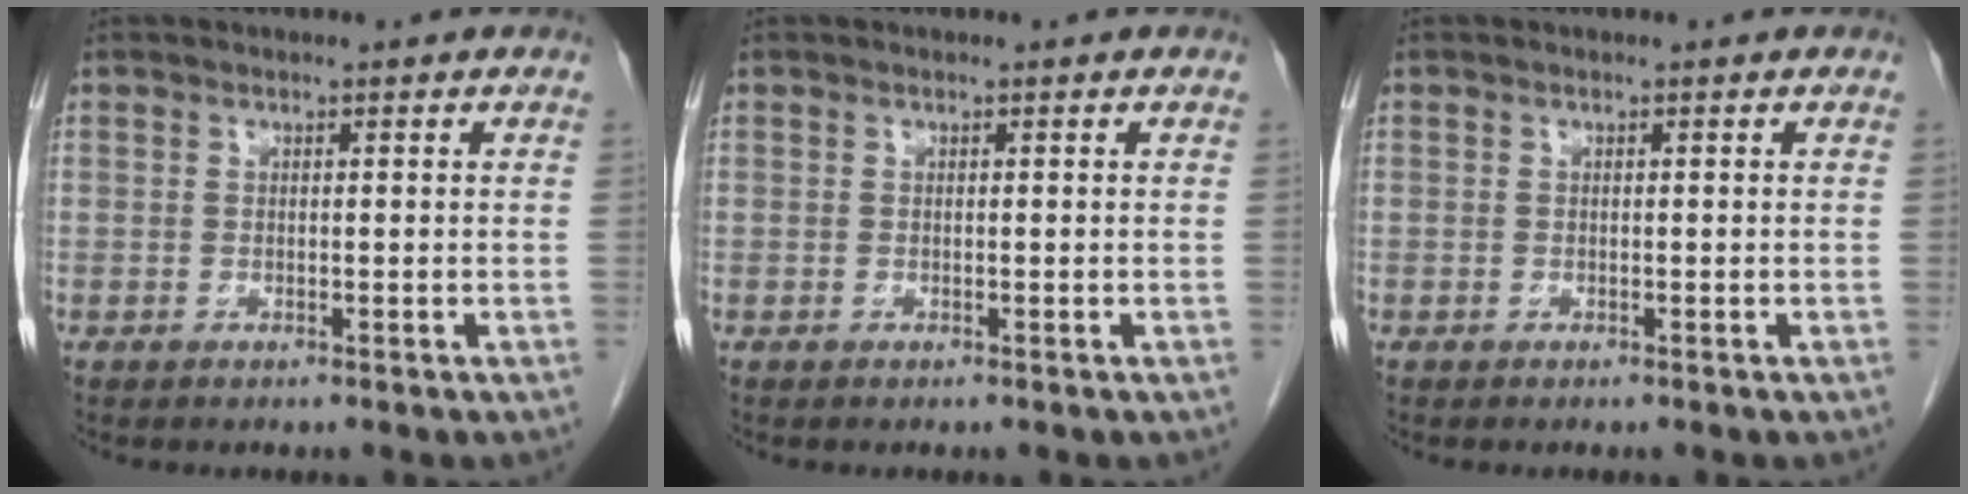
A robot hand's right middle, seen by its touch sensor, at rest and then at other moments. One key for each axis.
{"total": 0.0}
{"total": 0.0}